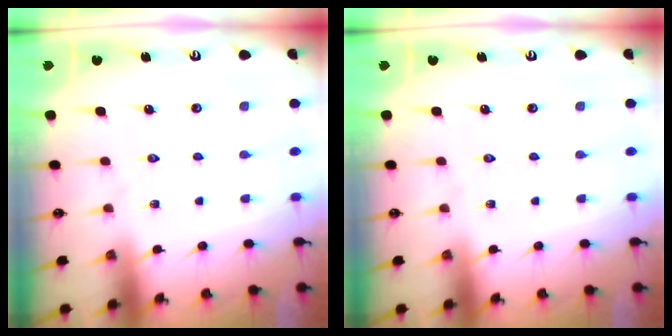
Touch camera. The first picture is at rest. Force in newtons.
{"total": 0.0}